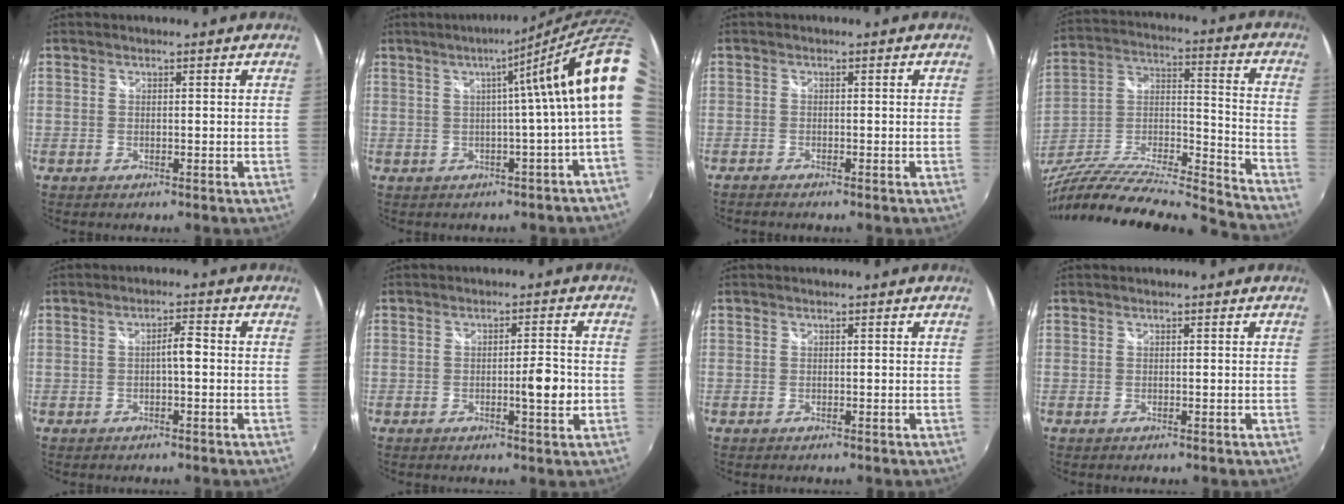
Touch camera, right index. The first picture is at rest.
{"total": 11.5, "force": [3.5, -2.3, 10.7], "torque": [-0.142, 0.001, 0.048]}
{"total": 1.5, "force": [-1.4, 0.1, 0.6], "torque": [-0.016, -0.007, -0.026]}
{"total": 22.8, "force": [-19.3, 1.2, 12.0], "torque": [-0.202, -0.019, -0.336]}
{"total": 2.5, "force": [-0.4, 0.6, 2.4], "torque": [-0.040, 0.008, -0.008]}
{"total": 4.6, "force": [-0.8, 0.6, 4.5], "torque": [-0.069, 0.002, -0.010]}
{"total": 0.0}
{"total": 0.0}